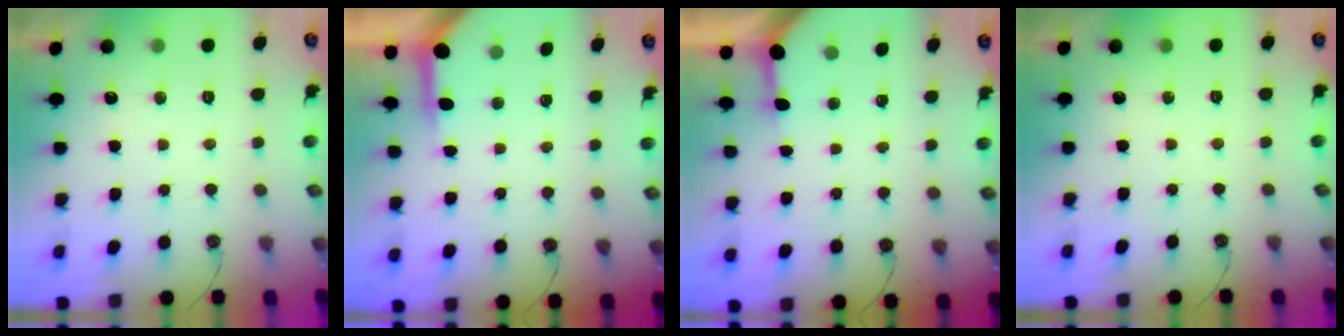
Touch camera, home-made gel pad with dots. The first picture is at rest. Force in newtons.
{"total": 3.9, "press": 3.9, "slide": 0.3}
{"total": 3.3, "press": 3.2, "slide": 0.4}
{"total": 0.0}